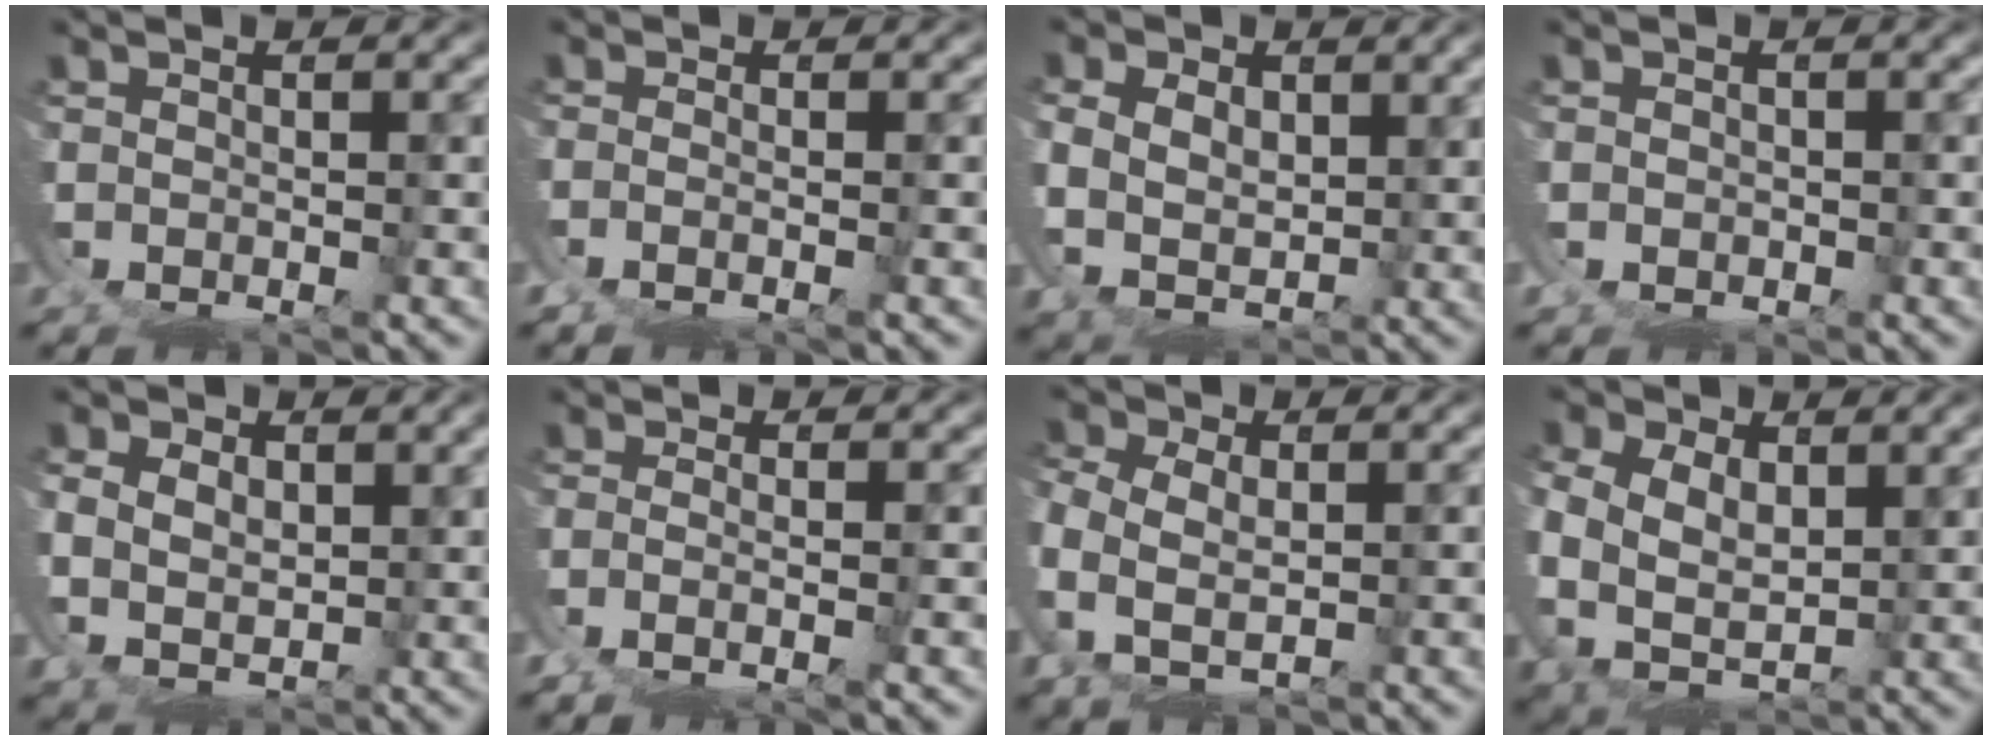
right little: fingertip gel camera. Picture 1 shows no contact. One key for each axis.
{"total": 1.9, "fx": -1.0, "fy": 0.1, "fz": 1.7, "tx": -0.037, "ty": -0.014, "tz": -0.008}
{"total": 6.0, "fx": 1.9, "fy": 5.3, "fz": 2.2, "tx": -0.082, "ty": -0.018, "tz": 0.032}
{"total": 0.6, "fx": 0.3, "fy": 0.0, "fz": -0.4, "tx": 0.001, "ty": -0.005, "tz": 0.008}
{"total": 5.0, "fx": 2.4, "fy": 4.1, "fz": 1.8, "tx": -0.061, "ty": -0.007, "tz": 0.037}
{"total": 2.0, "fx": -0.7, "fy": -0.5, "fz": 1.8, "tx": -0.041, "ty": -0.014, "tz": -0.003}
{"total": 4.0, "fx": 0.8, "fy": 3.2, "fz": 2.2, "tx": -0.085, "ty": -0.016, "tz": 0.018}
{"total": 6.5, "fx": 1.4, "fy": 5.7, "fz": 2.8, "tx": -0.107, "ty": -0.021, "tz": 0.024}